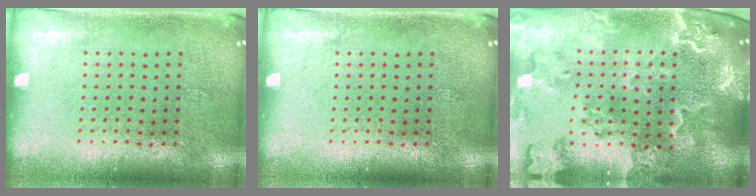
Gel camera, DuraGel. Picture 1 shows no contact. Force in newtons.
{"total": 0.0}
{"total": 4.0, "press": 3.3, "slide": 2.2}